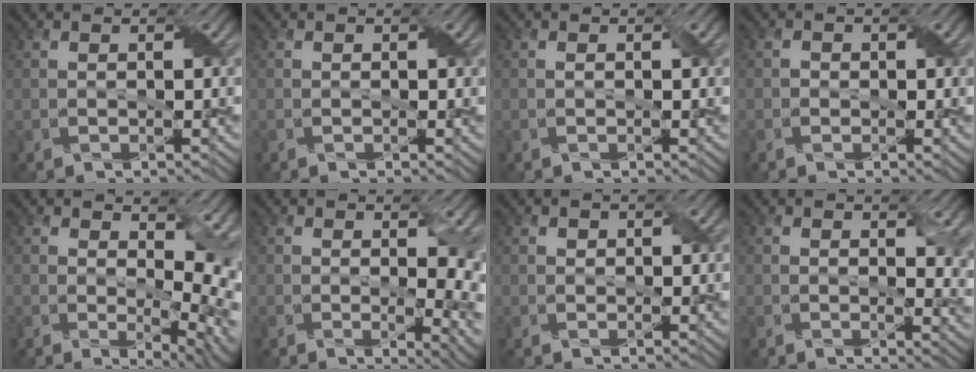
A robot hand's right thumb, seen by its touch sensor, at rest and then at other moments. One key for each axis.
{"total": 0.0}
{"total": 0.0}
{"total": 0.7, "fx": -0.2, "fy": 0.6, "fz": 0.1, "tx": -0.002, "ty": -0.002, "tz": -0.004}
{"total": 9.8, "fx": 2.0, "fy": 5.0, "fz": 8.2, "tx": -0.122, "ty": -0.017, "tz": 0.051}
{"total": 7.4, "fx": -0.1, "fy": 3.3, "fz": 6.7, "tx": -0.081, "ty": -0.018, "tz": 0.015}
{"total": 0.6, "fx": 0.2, "fy": 0.6, "fz": 0.1, "tx": -0.004, "ty": -0.003, "tz": 0.004}
{"total": 4.4, "fx": 1.3, "fy": 2.5, "fz": 3.3, "tx": -0.044, "ty": -0.013, "tz": 0.023}